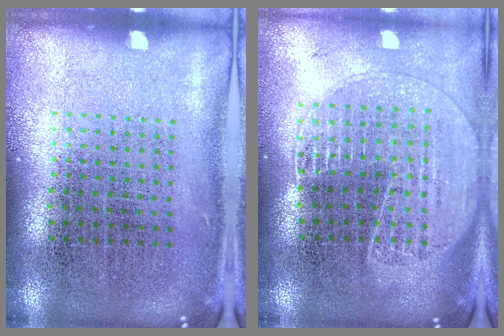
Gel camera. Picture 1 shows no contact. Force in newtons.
{"total": 1.7, "press": 1.5, "slide": 0.6}